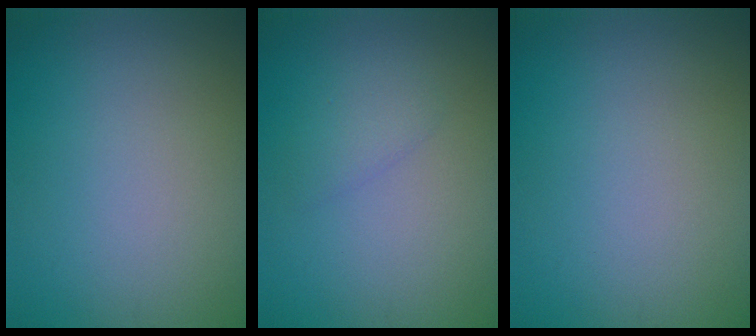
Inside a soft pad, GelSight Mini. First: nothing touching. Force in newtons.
{"total": 1.3, "press": 1.3, "slide": 0.1}
{"total": 0.0}